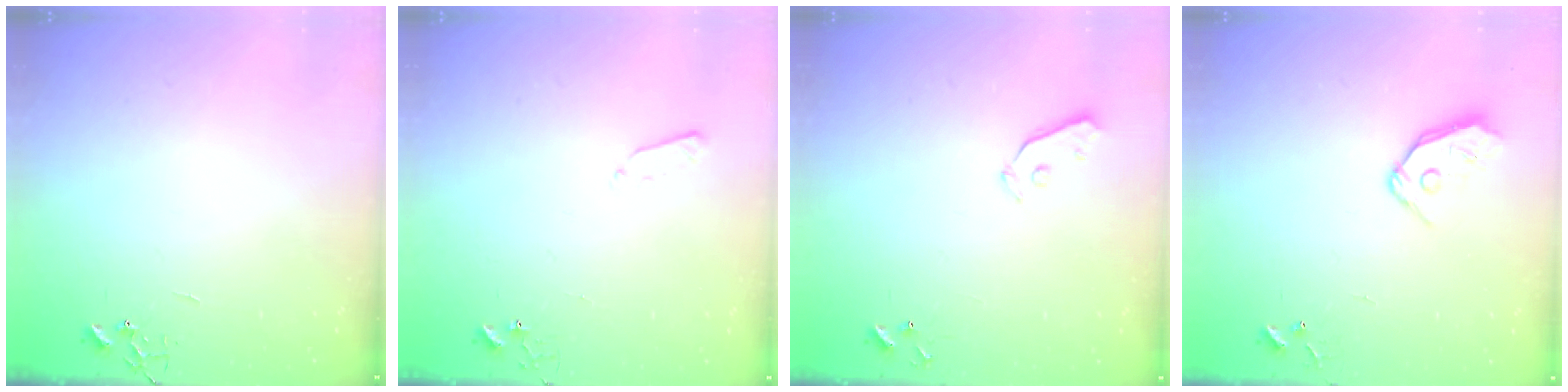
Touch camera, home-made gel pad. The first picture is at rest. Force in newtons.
{"total": 3.4, "press": 3.4, "slide": 0.5}
{"total": 3.4, "press": 3.4, "slide": 0.5}
{"total": 8.7, "press": 8.7, "slide": 1.0}